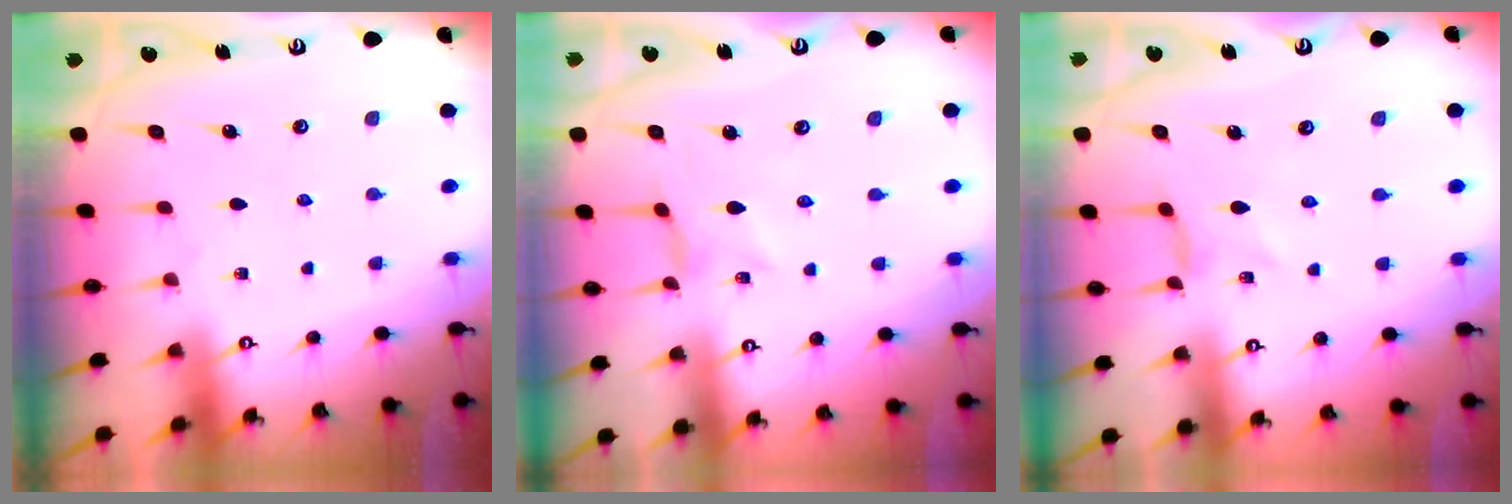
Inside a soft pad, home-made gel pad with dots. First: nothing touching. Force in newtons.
{"total": 0.0}
{"total": 0.0}